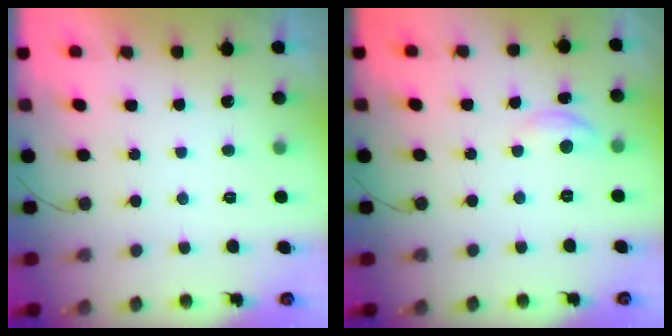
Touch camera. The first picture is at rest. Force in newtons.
{"total": 4.3, "press": 4.3, "slide": 0.3}